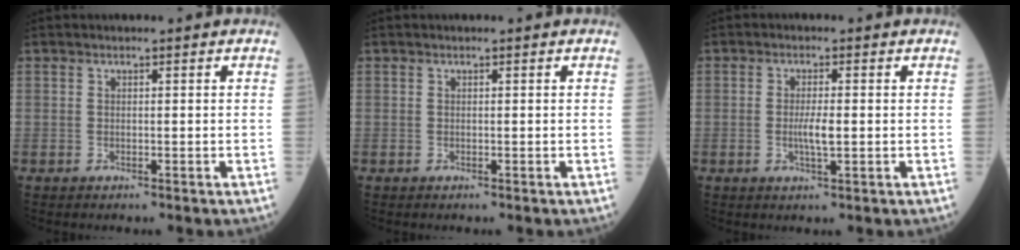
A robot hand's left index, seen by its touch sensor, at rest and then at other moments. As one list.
[{"total": 0.0}, {"total": 3.1, "force": [-0.4, 0.5, 3.0], "torque": [-0.061, -0.003, -0.007]}]